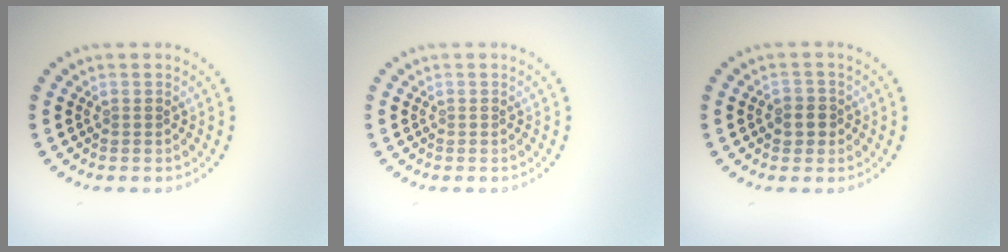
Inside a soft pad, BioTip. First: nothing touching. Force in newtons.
{"total": 0.0}
{"total": 1.9, "press": 1.8, "slide": 0.6}